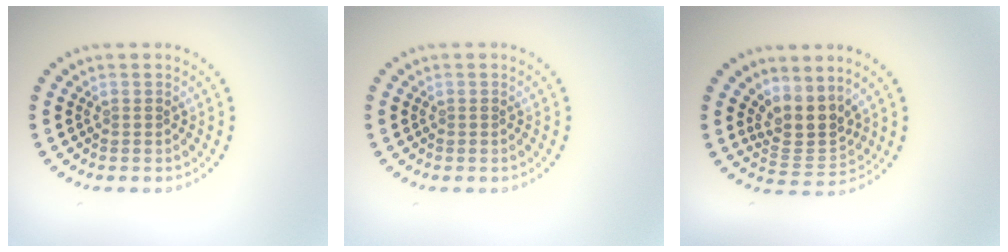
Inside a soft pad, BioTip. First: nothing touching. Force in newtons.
{"total": 0.0}
{"total": 3.6, "press": 2.7, "slide": 2.4}